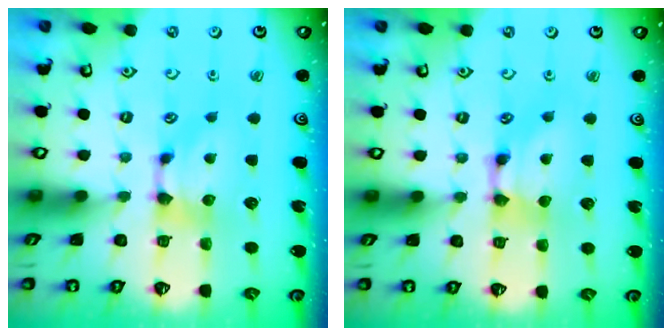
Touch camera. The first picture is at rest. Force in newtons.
{"total": 1.6, "press": 1.4, "slide": 0.6}